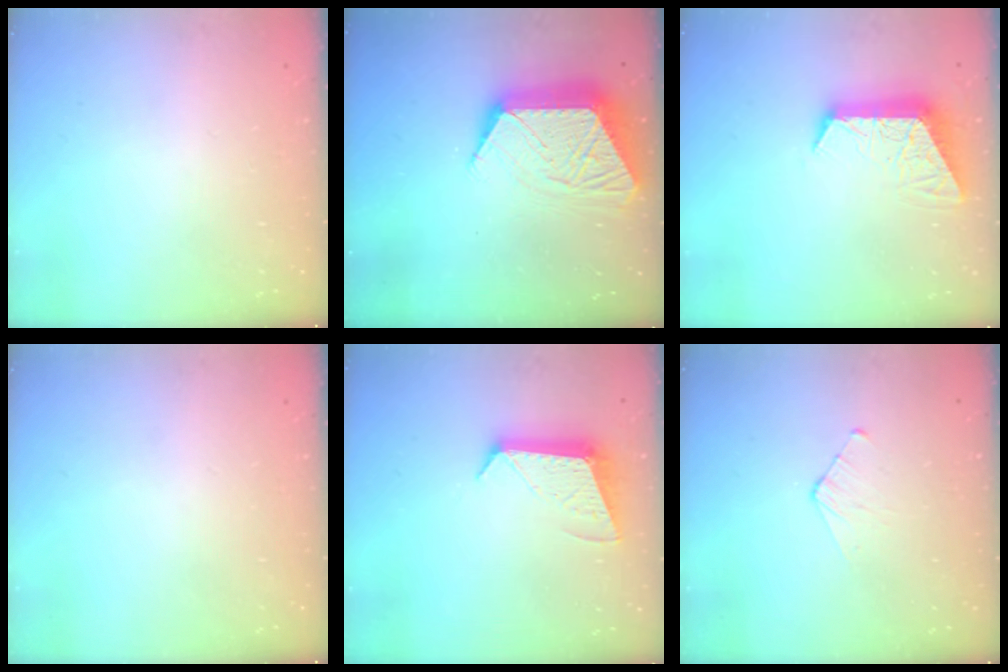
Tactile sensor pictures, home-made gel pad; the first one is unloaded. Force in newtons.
{"total": 14.4, "press": 14.4, "slide": 1.0}
{"total": 11.7, "press": 11.7, "slide": 1.0}
{"total": 0.0}
{"total": 10.0, "press": 10.0, "slide": 0.2}
{"total": 2.8, "press": 2.7, "slide": 0.3}